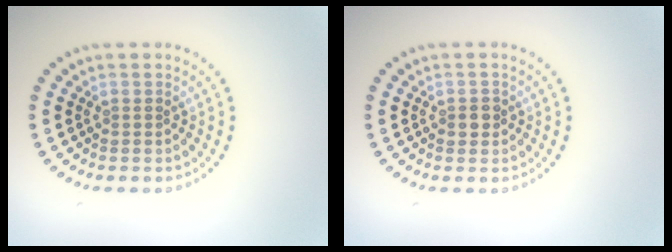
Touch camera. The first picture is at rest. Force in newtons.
{"total": 1.2, "press": 1.2, "slide": 0.3}